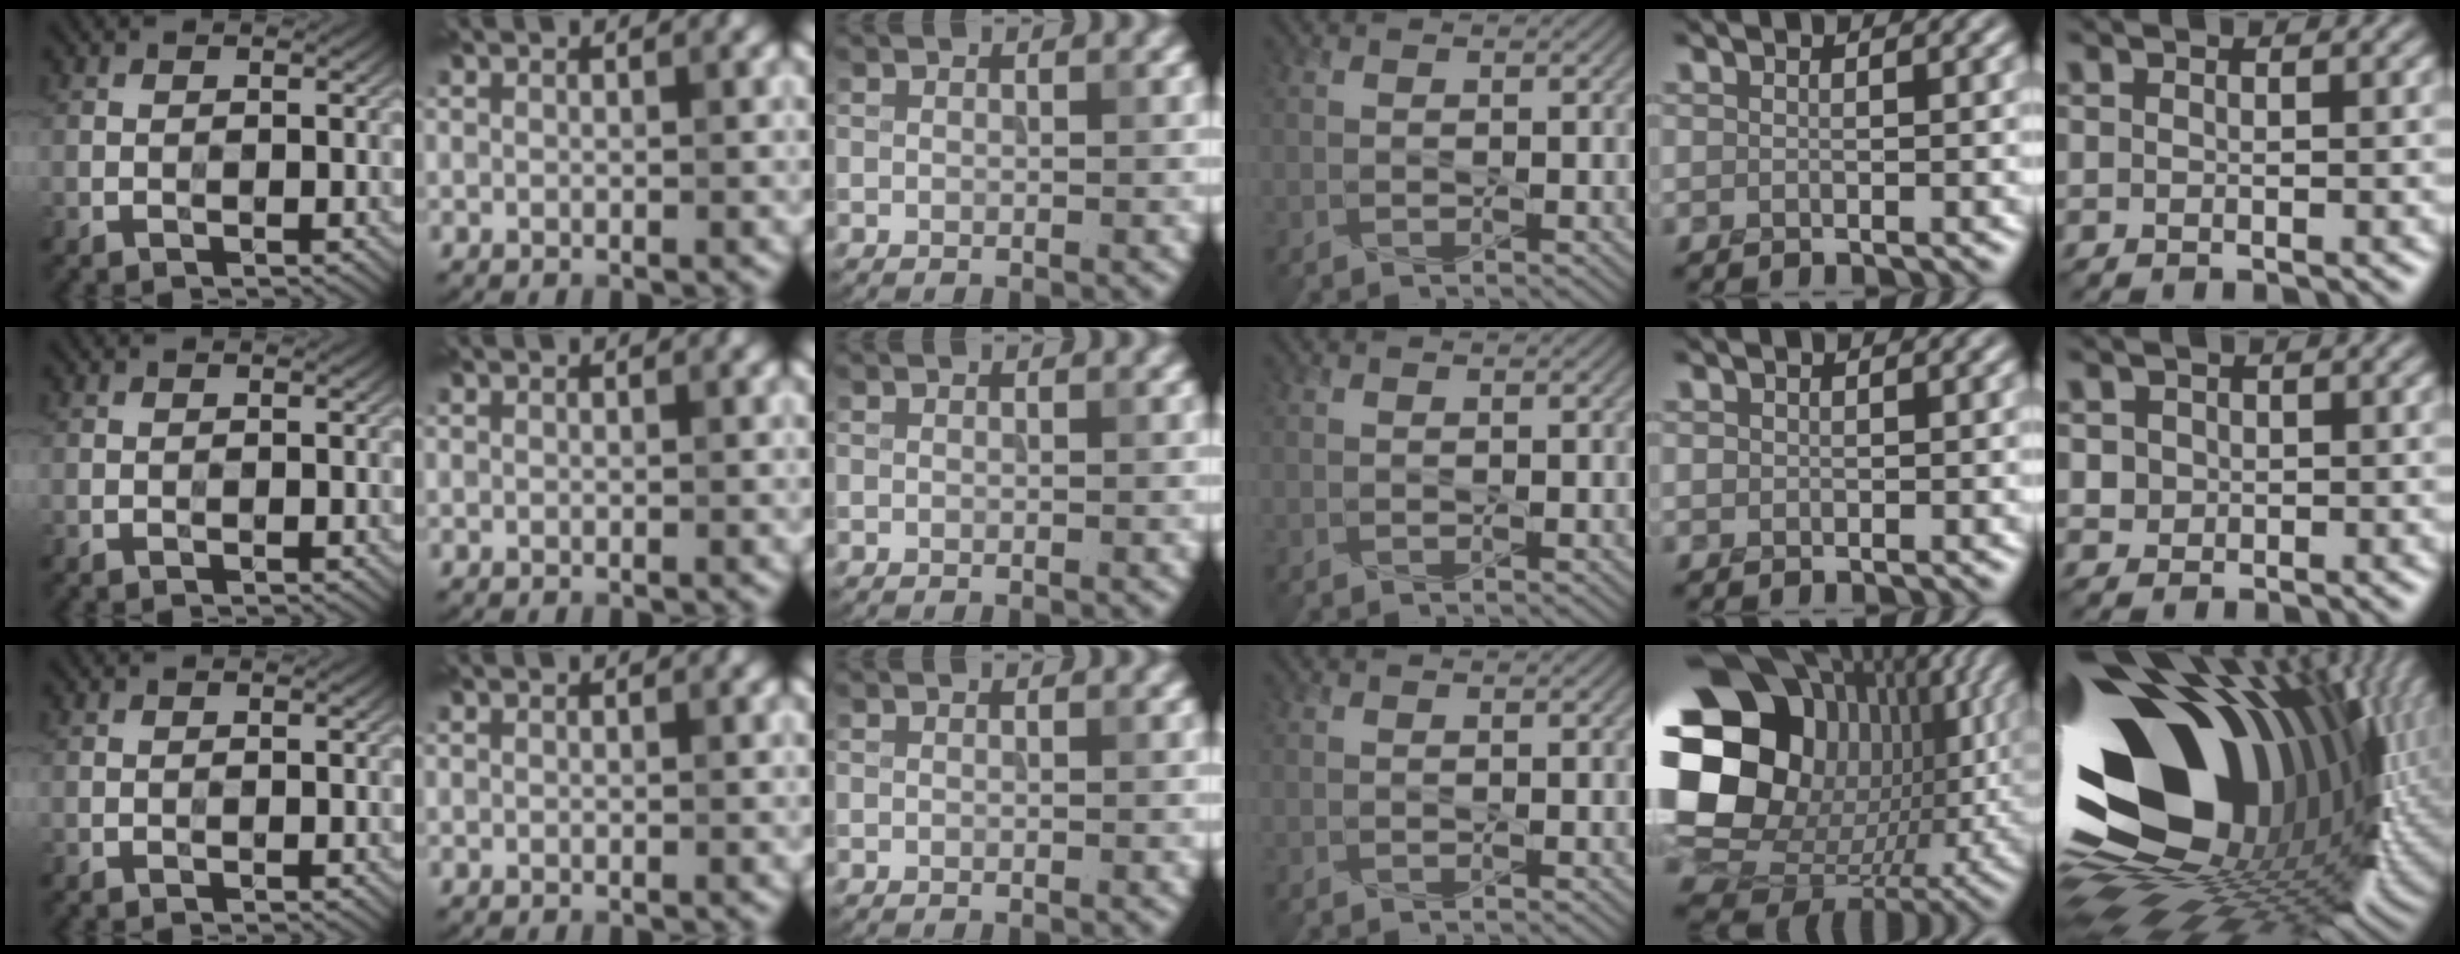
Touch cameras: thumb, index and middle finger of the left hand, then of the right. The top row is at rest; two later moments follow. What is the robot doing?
{"motion": "press", "object": "stapler"}